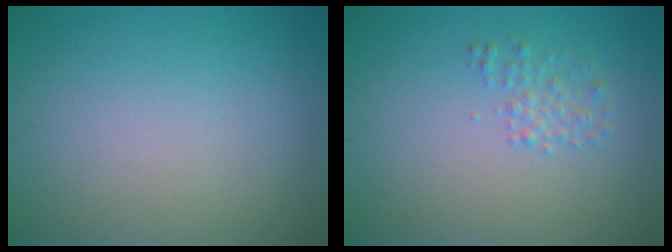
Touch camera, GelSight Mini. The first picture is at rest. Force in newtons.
{"total": 1.5, "press": 1.5, "slide": 0.1}